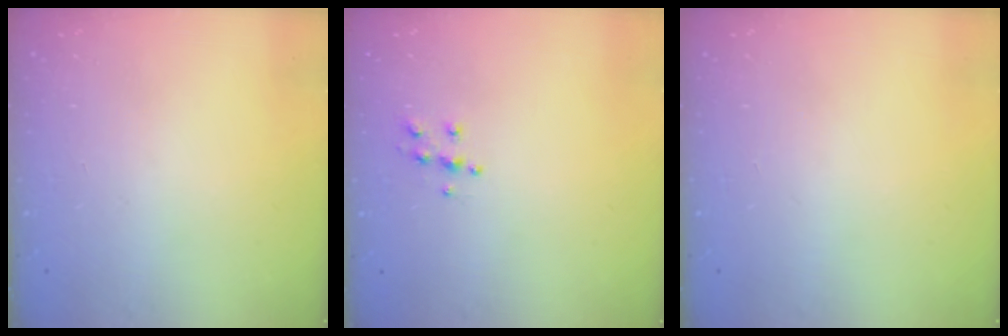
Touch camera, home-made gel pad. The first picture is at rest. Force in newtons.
{"total": 5.6, "press": 5.5, "slide": 0.5}
{"total": 0.0}